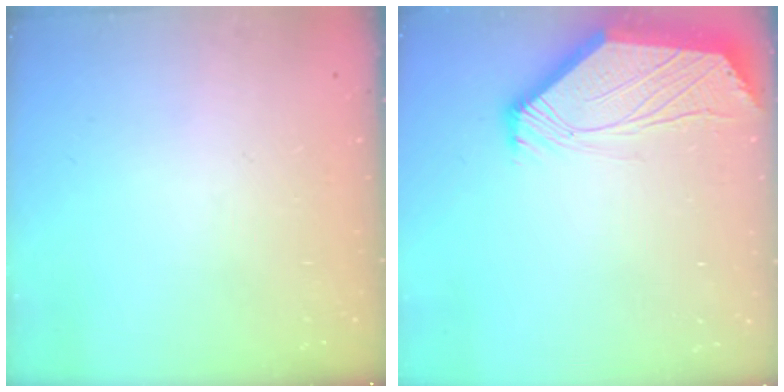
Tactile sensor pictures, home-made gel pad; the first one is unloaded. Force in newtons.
{"total": 2.6, "press": 2.6, "slide": 0.5}